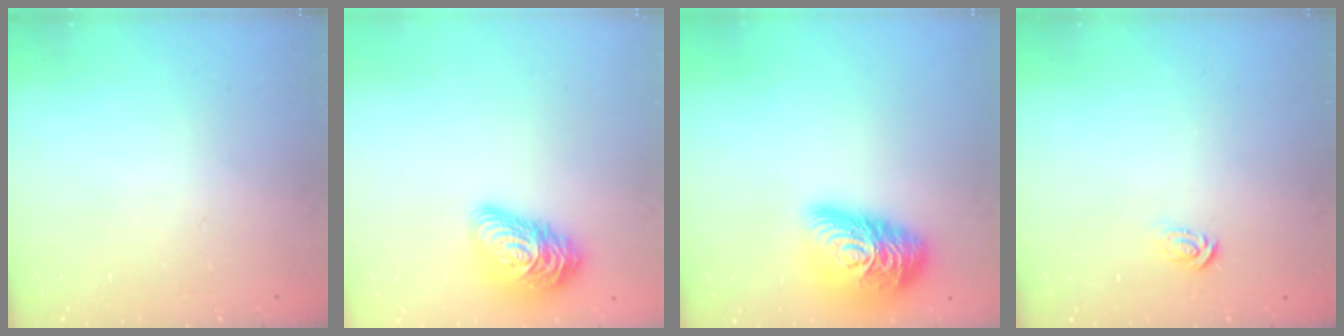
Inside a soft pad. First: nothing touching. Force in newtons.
{"total": 15.3, "press": 15.3, "slide": 0.8}
{"total": 17.2, "press": 17.2, "slide": 1.1}
{"total": 2.9, "press": 2.9, "slide": 0.2}